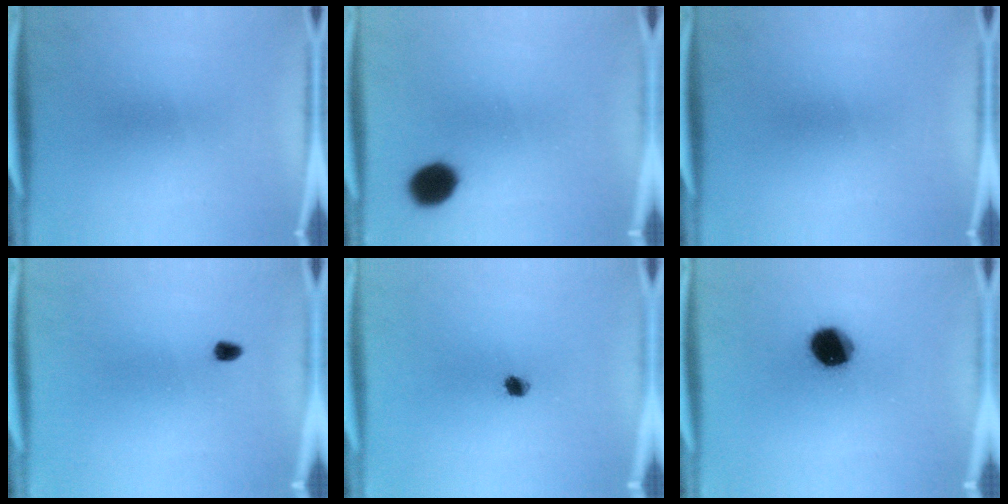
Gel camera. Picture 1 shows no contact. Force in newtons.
{"total": 7.4}
{"total": 0.0}
{"total": 1.5}
{"total": 2.1}
{"total": 11.6}